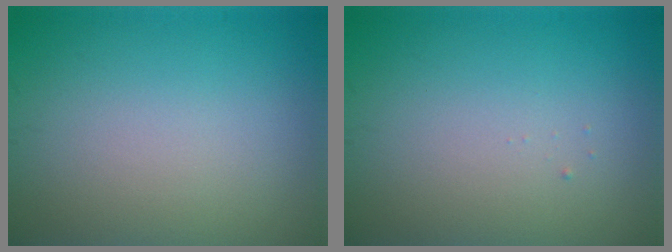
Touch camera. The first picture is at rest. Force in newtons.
{"total": 0.0}